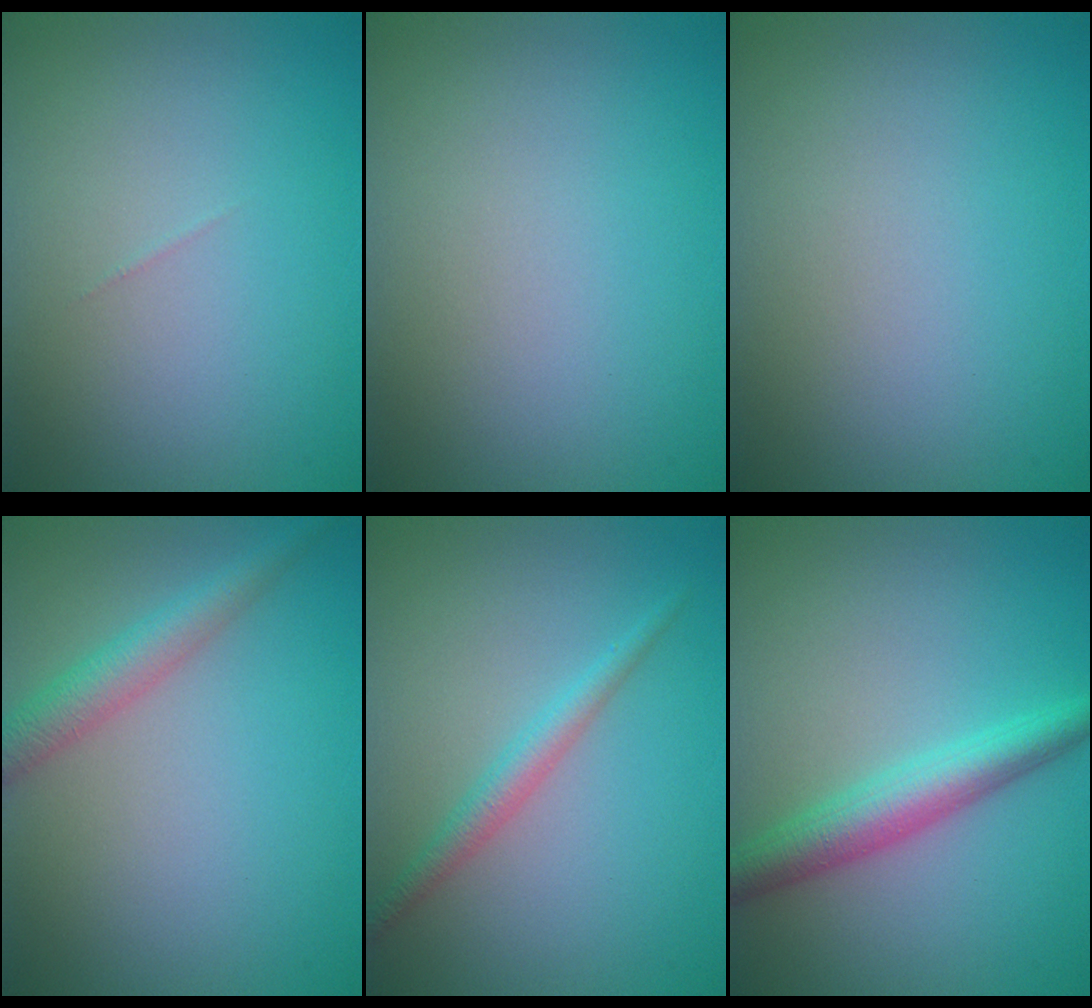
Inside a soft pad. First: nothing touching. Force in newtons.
{"total": 0.0}
{"total": 0.0}
{"total": 3.1, "press": 3.1, "slide": 0.0}
{"total": 2.1, "press": 2.1, "slide": 0.0}
{"total": 4.2, "press": 4.2, "slide": 0.1}